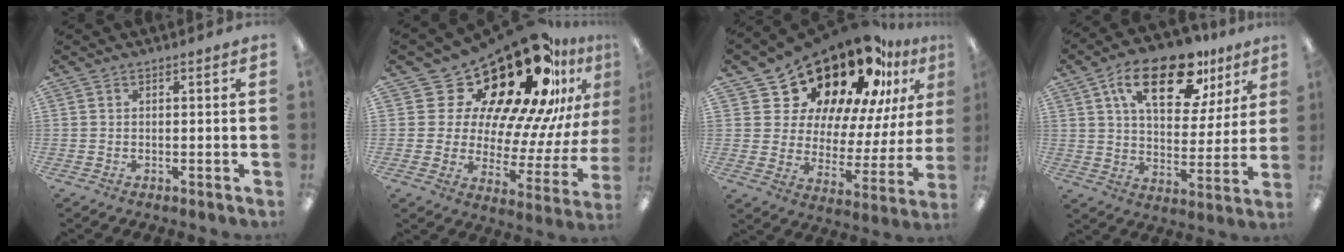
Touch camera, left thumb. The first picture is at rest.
{"total": 27.9, "force": [18.6, 12.7, 16.4], "torque": [-0.231, -0.153, 0.332]}
{"total": 22.1, "force": [17.9, 9.2, 9.1], "torque": [-0.150, -0.136, 0.312]}
{"total": 19.6, "force": [11.1, 9.7, 12.9], "torque": [-0.202, -0.038, 0.185]}